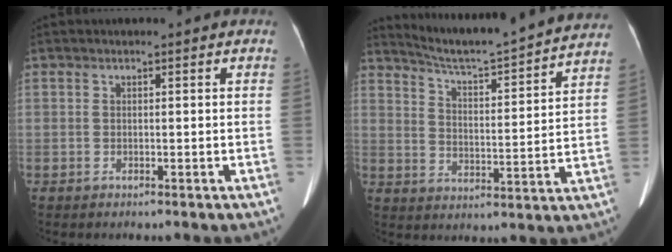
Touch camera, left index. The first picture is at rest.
{"total": 20.2, "force": [18.9, -0.3, 7.1], "torque": [-0.120, -0.034, 0.253]}